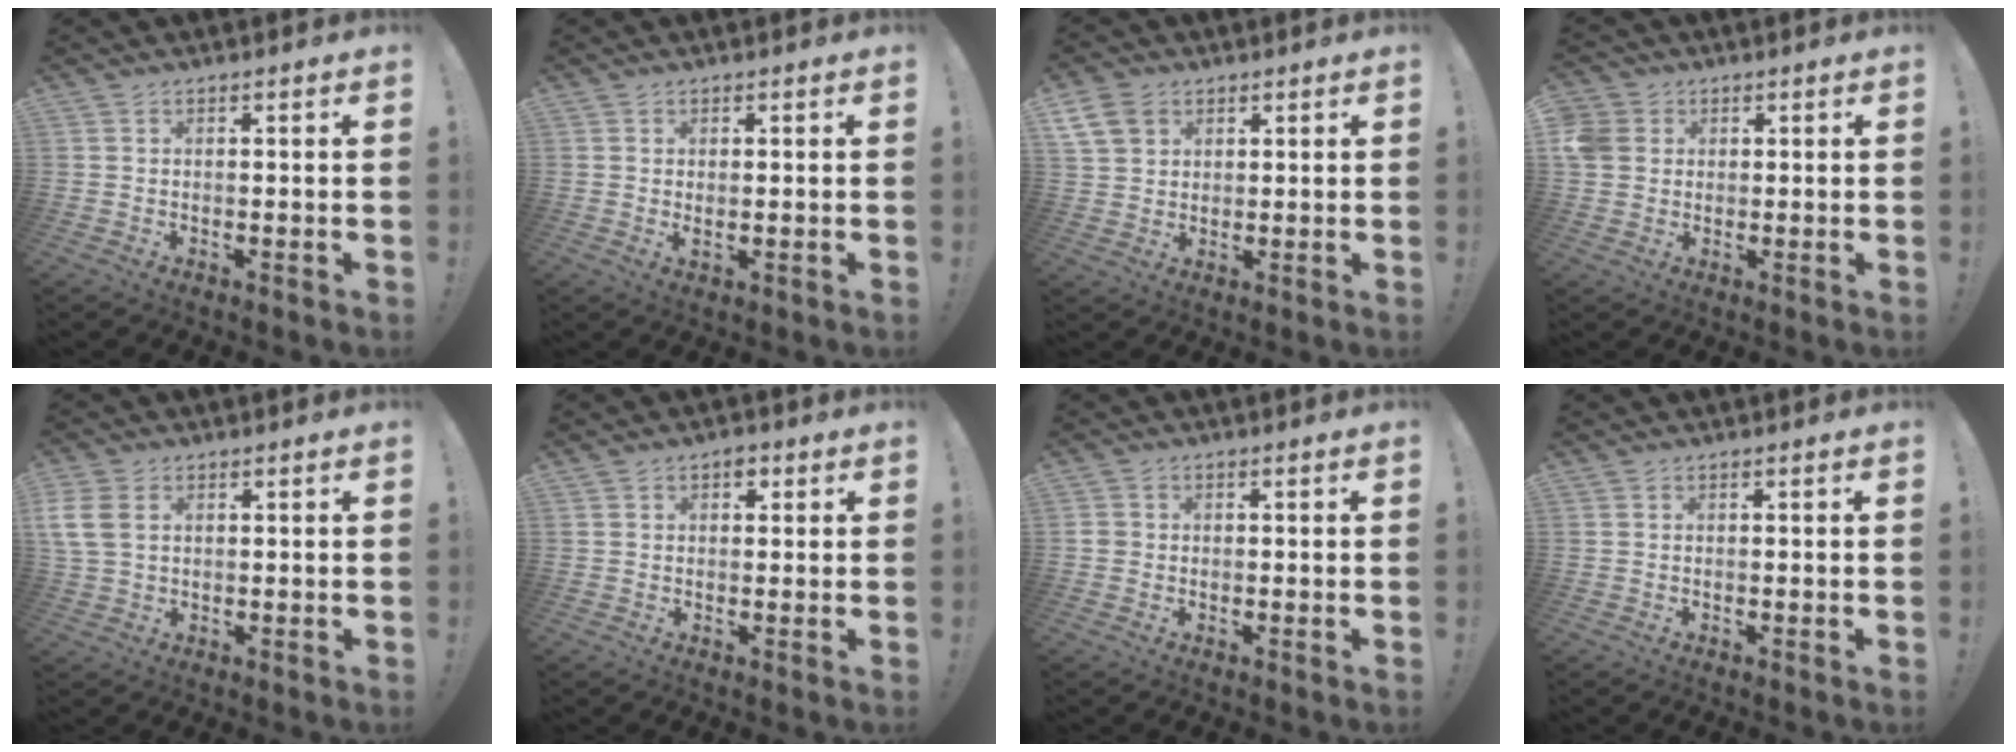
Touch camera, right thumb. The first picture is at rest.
{"total": 1.6, "force": [1.0, 0.4, 1.2], "torque": [-0.009, -0.006, 0.016]}
{"total": 8.4, "force": [4.3, 6.2, 3.7], "torque": [-0.069, -0.014, 0.088]}
{"total": 6.0, "force": [1.4, 5.3, 2.4], "torque": [-0.056, 0.006, 0.029]}
{"total": 7.3, "force": [2.4, 5.0, 4.8], "torque": [-0.110, -0.006, 0.047]}
{"total": 2.8, "force": [1.2, 2.1, 1.4], "torque": [-0.009, -0.002, 0.017]}
{"total": 1.7, "force": [-0.2, 1.6, 0.5], "torque": [-0.015, 0.007, -0.002]}
{"total": 0.0}